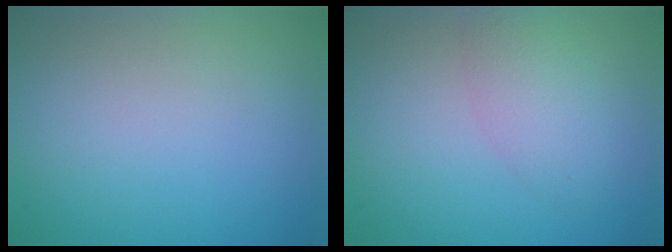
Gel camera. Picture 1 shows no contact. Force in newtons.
{"total": 3.0, "press": 3.0, "slide": 0.2}